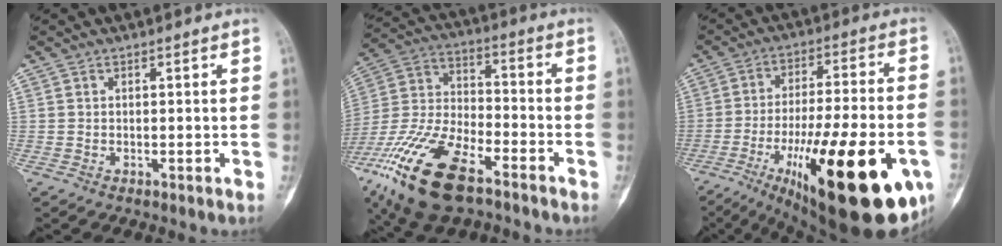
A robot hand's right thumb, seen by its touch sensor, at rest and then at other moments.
{"total": 21.2, "force": [-12.3, 9.0, 14.7], "torque": [-0.323, 0.031, -0.234]}
{"total": 31.4, "force": [-11.7, 9.6, 27.6], "torque": [-0.376, 0.022, -0.161]}